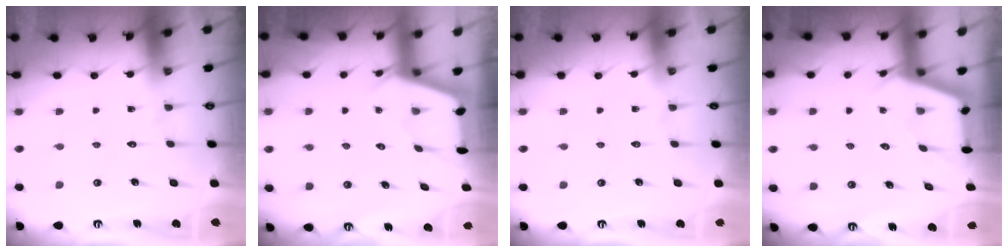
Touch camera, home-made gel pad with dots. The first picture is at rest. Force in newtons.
{"total": 2.6, "press": 2.5, "slide": 0.3}
{"total": 0.0}
{"total": 2.7, "press": 2.7, "slide": 0.3}